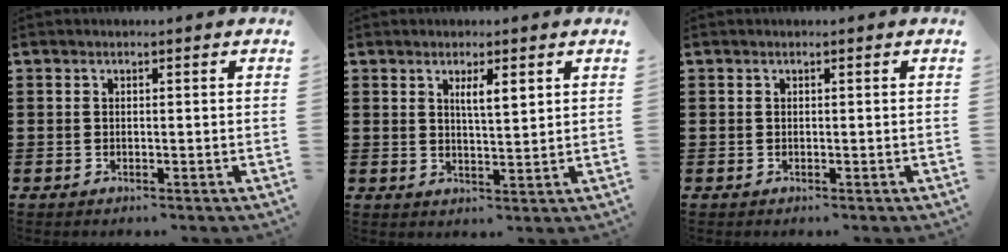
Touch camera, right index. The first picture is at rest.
{"total": 3.2, "force": [1.4, 0.6, 2.8], "torque": [-0.050, 0.000, 0.019]}
{"total": 0.0}